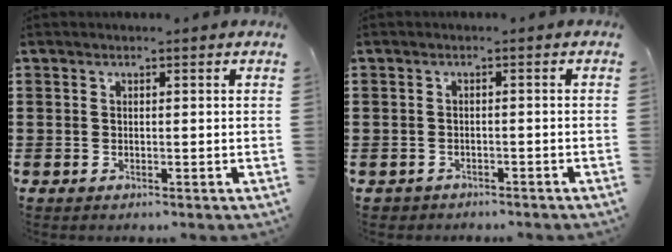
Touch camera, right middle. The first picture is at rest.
{"total": 1.2, "force": [-1.1, 0.3, -0.2], "torque": [-0.001, 0.001, -0.025]}